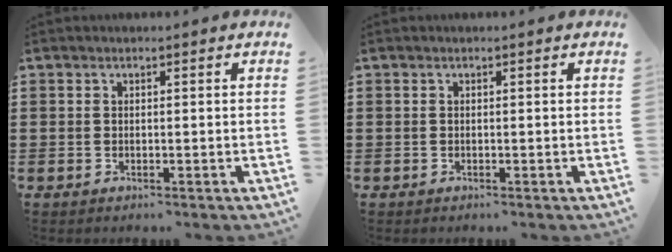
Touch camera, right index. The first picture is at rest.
{"total": 0.0}